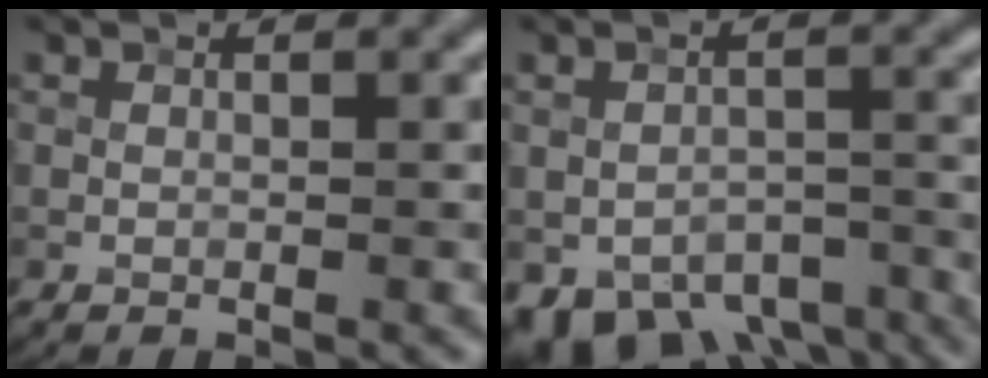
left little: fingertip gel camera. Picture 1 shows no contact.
{"total": 7.9, "force": [-5.2, 4.5, 4.0], "torque": [-0.060, -0.024, -0.070]}